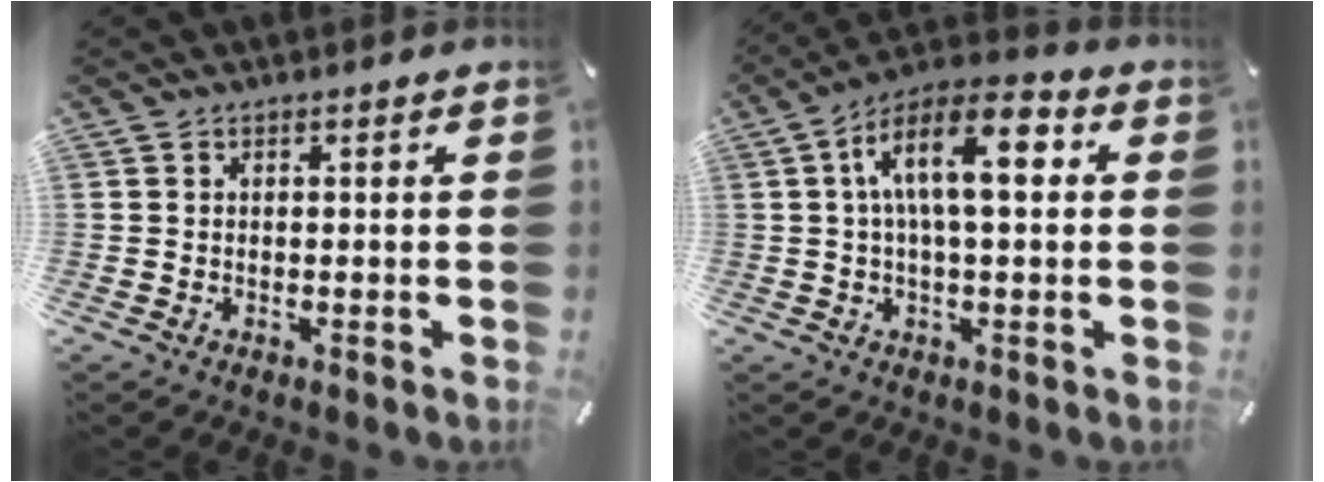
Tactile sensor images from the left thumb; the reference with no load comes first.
{"total": 12.8, "force": [2.6, 5.2, 11.4], "torque": [-0.193, 0.004, 0.042]}